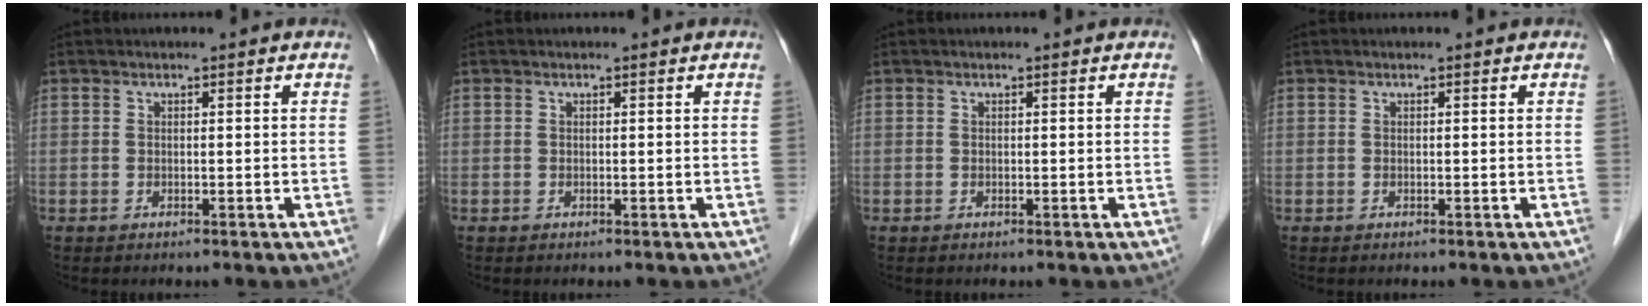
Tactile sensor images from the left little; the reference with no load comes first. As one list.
[{"total": 0.0}, {"total": 0.0}, {"total": 0.0}]